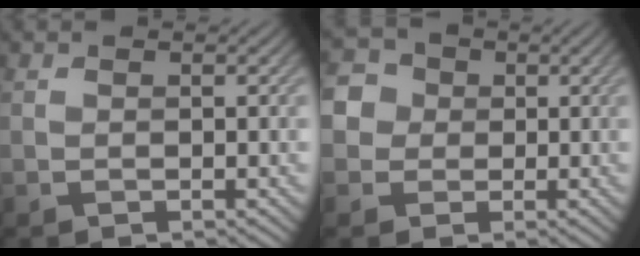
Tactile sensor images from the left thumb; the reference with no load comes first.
{"total": 4.5, "force": [0.5, 4.3, 1.1], "torque": [-0.034, 0.010, -0.008]}